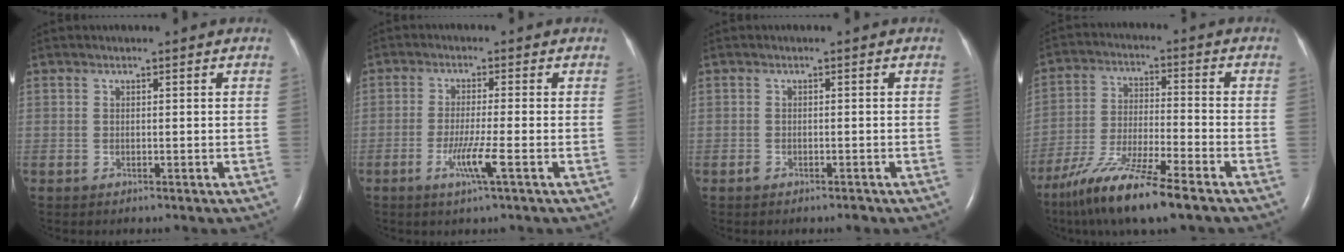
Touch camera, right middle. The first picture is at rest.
{"total": 4.6, "force": [-1.9, -0.6, 4.1], "torque": [-0.084, -0.015, -0.038]}
{"total": 1.2, "force": [-1.0, 0.4, 0.6], "torque": [-0.012, -0.001, -0.013]}
{"total": 12.9, "force": [-9.1, 0.6, 9.1], "torque": [-0.180, -0.037, -0.165]}